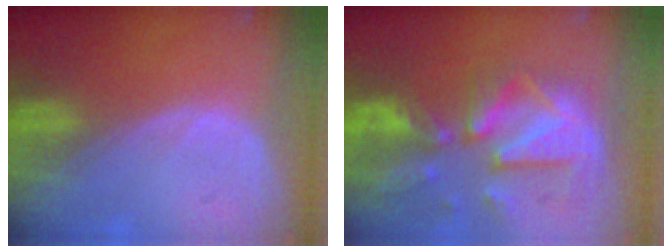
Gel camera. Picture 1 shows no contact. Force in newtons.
{"total": 12.1, "press": 10.5, "slide": 6.1}